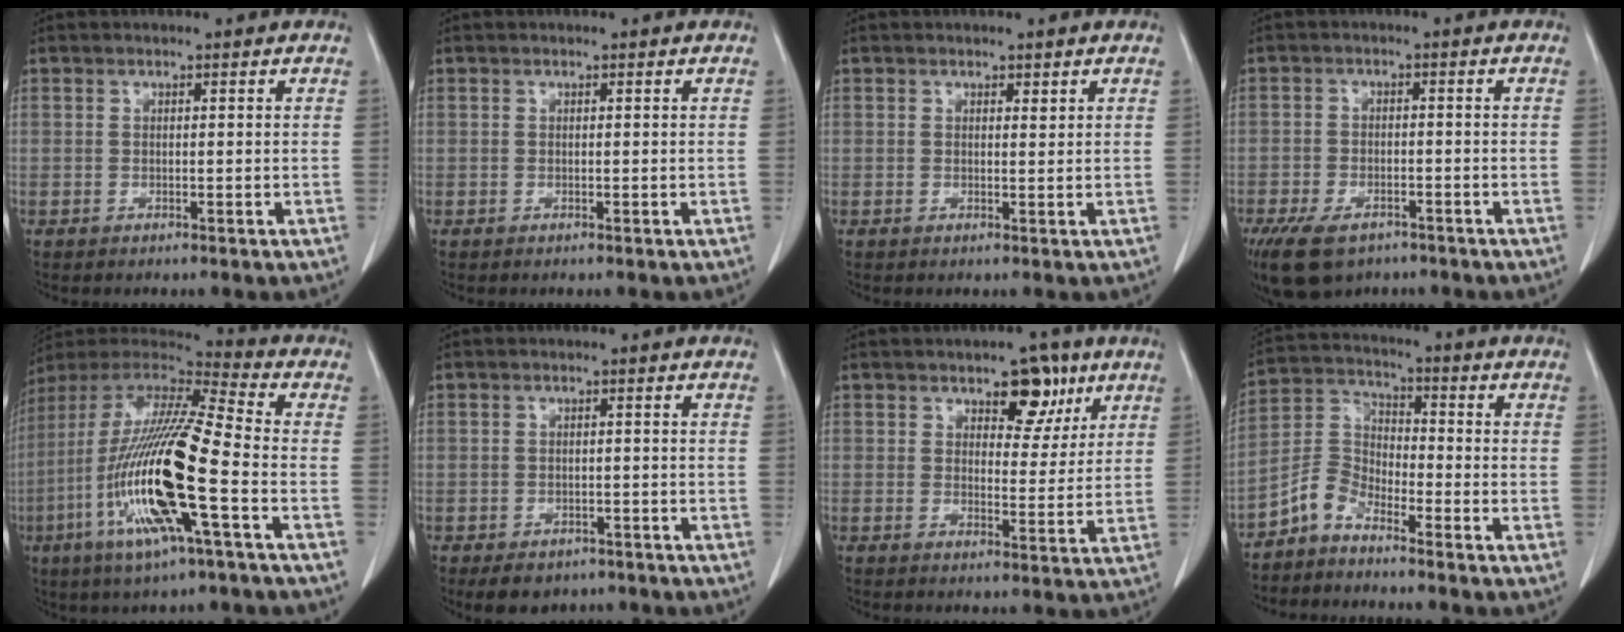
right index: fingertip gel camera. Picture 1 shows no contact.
{"total": 0.0}
{"total": 0.6, "force": [0.5, 0.2, 0.3], "torque": [-0.006, -0.005, 0.006]}
{"total": 10.5, "force": [-7.0, 5.5, 5.4], "torque": [-0.116, -0.007, -0.109]}
{"total": 21.3, "force": [-6.1, 1.8, 20.3], "torque": [-0.433, -0.026, -0.122]}
{"total": 6.0, "force": [-4.3, 3.6, 1.9], "torque": [-0.018, 0.005, -0.057]}
{"total": 6.4, "force": [3.7, 3.4, 4.0], "torque": [-0.045, 0.003, 0.051]}
{"total": 5.3, "force": [-4.4, 2.2, 1.8], "torque": [-0.042, 0.011, -0.101]}